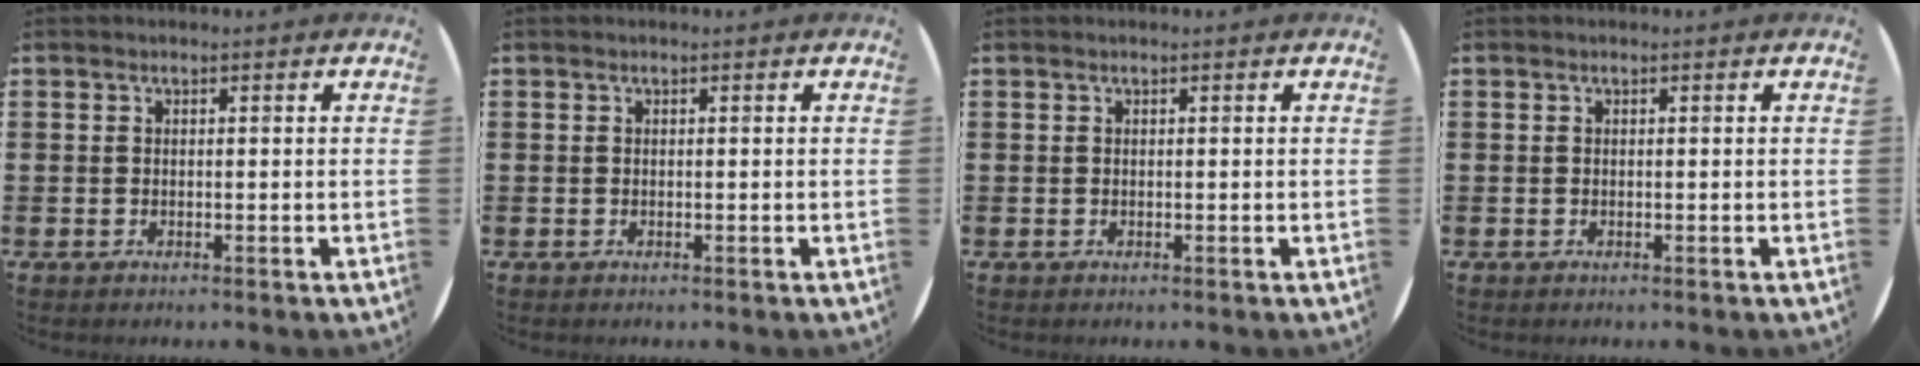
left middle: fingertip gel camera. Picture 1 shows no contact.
{"total": 0.0}
{"total": 0.0}
{"total": 0.0}